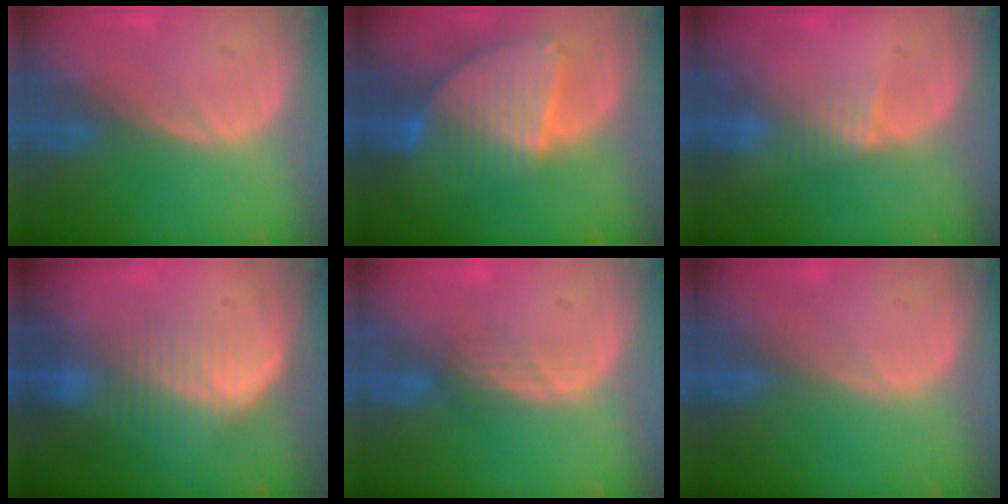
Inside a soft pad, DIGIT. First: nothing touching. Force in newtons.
{"total": 8.5, "press": 7.5, "slide": 4.0}
{"total": 2.6, "press": 2.4, "slide": 0.9}
{"total": 6.8, "press": 6.4, "slide": 2.3}
{"total": 2.8, "press": 2.5, "slide": 1.2}
{"total": 0.0}